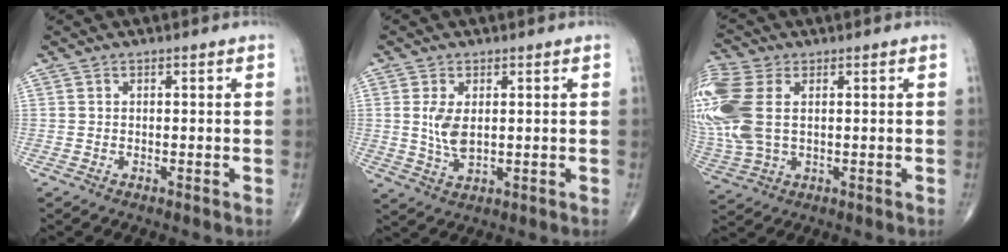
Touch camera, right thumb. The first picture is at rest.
{"total": 5.3, "force": [0.7, 2.7, 4.5], "torque": [-0.091, -0.009, 0.020]}
{"total": 17.0, "force": [2.9, 10.8, 12.9], "torque": [-0.350, 0.005, 0.061]}